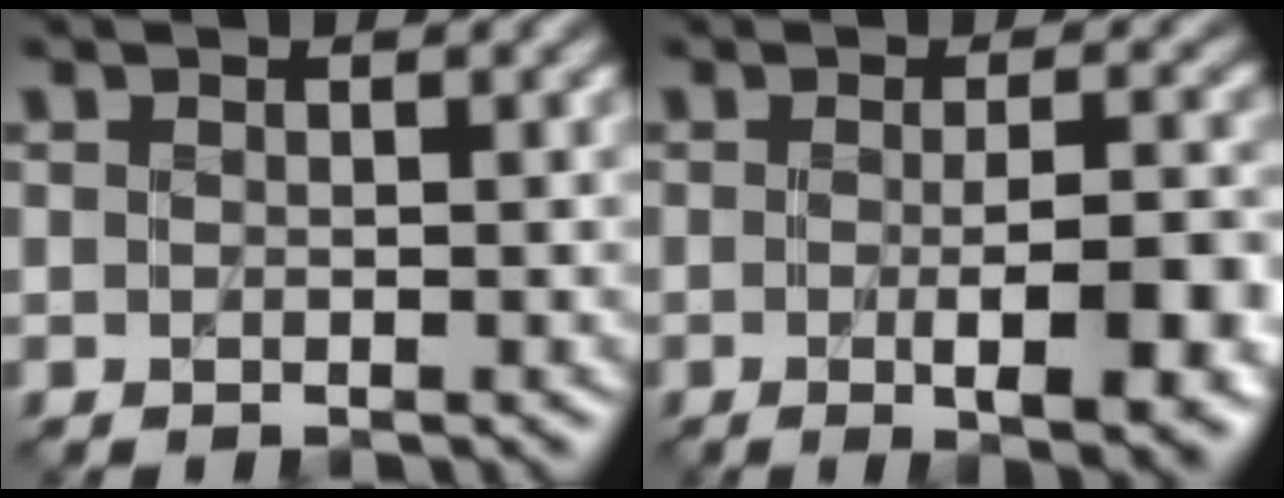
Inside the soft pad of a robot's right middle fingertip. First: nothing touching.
{"total": 7.5, "force": [-1.4, 2.3, 7.0], "torque": [-0.083, -0.007, -0.010]}